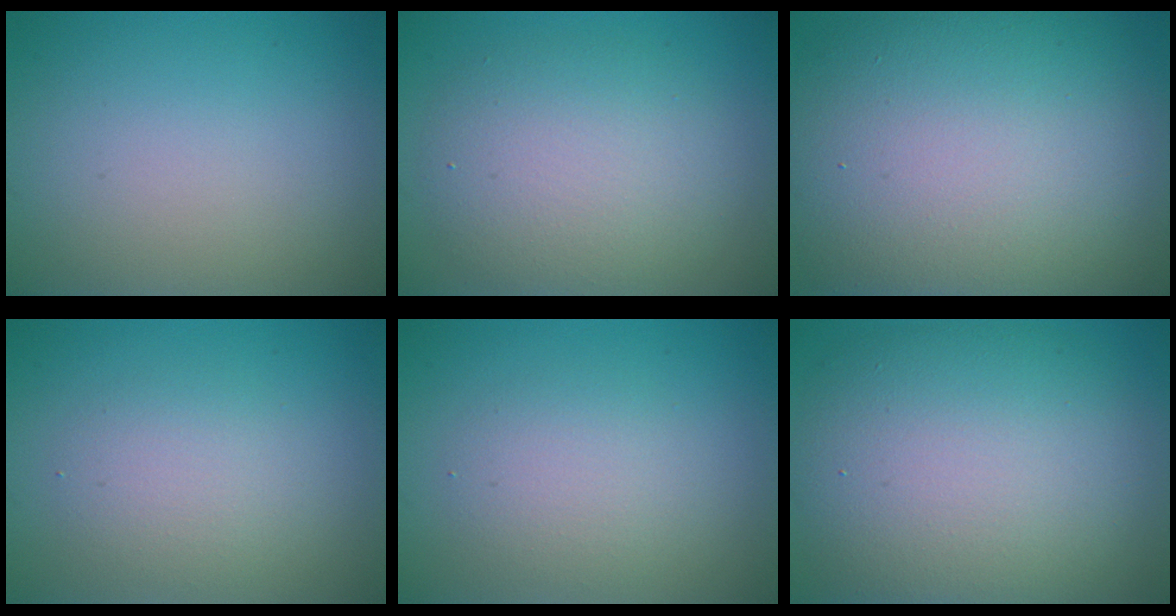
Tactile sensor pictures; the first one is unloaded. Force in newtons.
{"total": 5.8, "press": 5.8, "slide": 0.4}
{"total": 16.6, "press": 16.6, "slide": 0.7}
{"total": 2.7, "press": 2.7, "slide": 0.3}
{"total": 2.7, "press": 2.7, "slide": 0.3}
{"total": 11.8, "press": 11.7, "slide": 1.0}